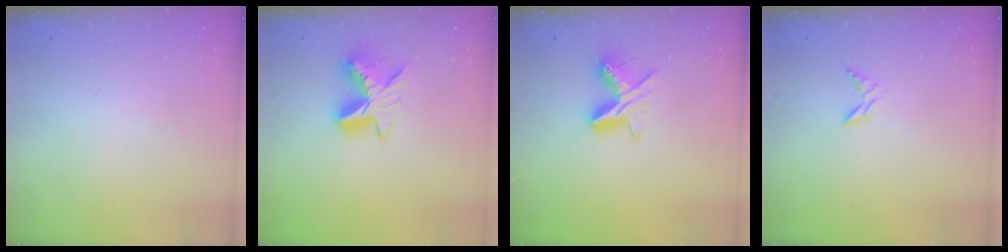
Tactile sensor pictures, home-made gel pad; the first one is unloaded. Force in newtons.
{"total": 10.6, "press": 10.6, "slide": 0.7}
{"total": 8.5, "press": 8.5, "slide": 0.5}
{"total": 4.6, "press": 4.6, "slide": 0.6}